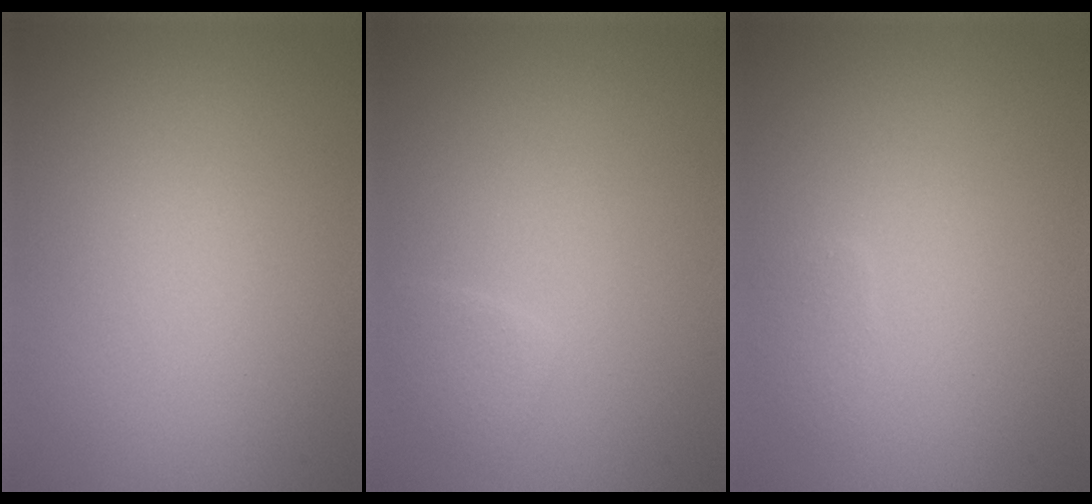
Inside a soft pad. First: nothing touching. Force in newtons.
{"total": 1.2, "press": 1.2, "slide": 0.1}
{"total": 0.9, "press": 0.9, "slide": 0.0}